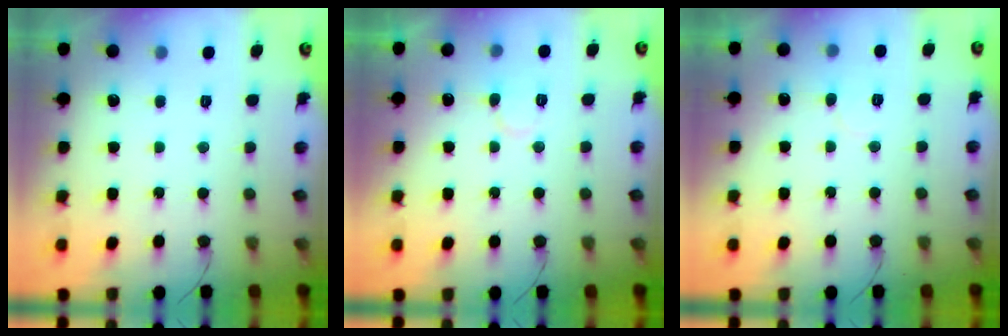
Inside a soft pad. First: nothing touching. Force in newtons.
{"total": 7.0, "press": 7.0, "slide": 0.4}
{"total": 4.4, "press": 4.3, "slide": 0.5}